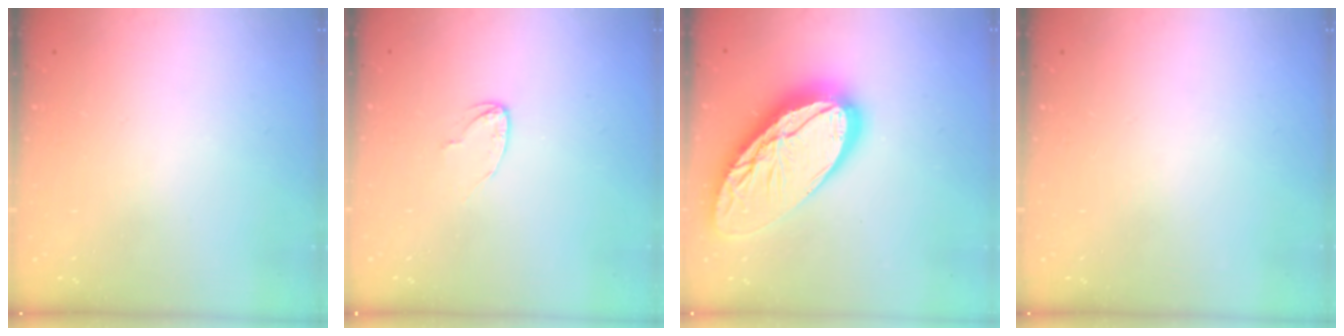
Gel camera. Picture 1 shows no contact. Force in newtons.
{"total": 3.6, "press": 3.6, "slide": 0.2}
{"total": 23.5, "press": 23.5, "slide": 1.7}
{"total": 0.0}